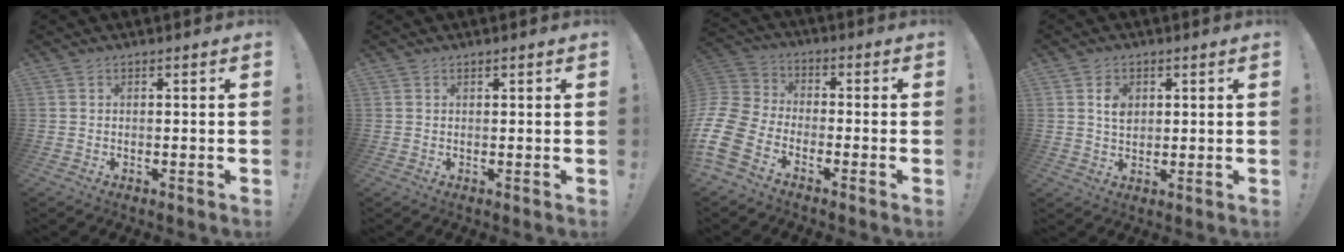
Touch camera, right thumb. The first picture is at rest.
{"total": 0.5, "force": [0.5, 0.2, 0.2], "torque": [0.004, -0.001, 0.007]}
{"total": 13.1, "force": [-7.4, 8.1, 7.1], "torque": [-0.161, 0.039, -0.130]}
{"total": 4.5, "force": [1.3, 3.4, 2.7], "torque": [-0.035, -0.002, 0.021]}